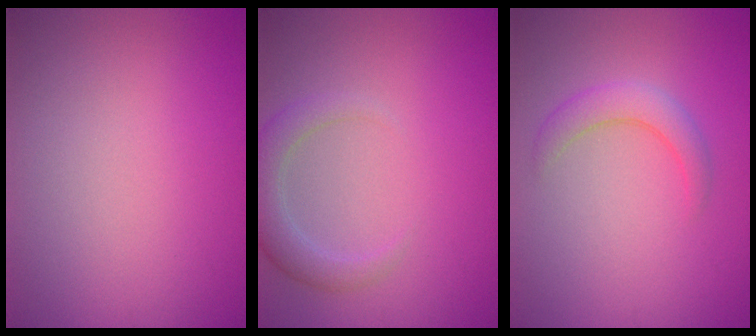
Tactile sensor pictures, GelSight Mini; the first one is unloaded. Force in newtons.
{"total": 2.8, "press": 2.8, "slide": 0.4}
{"total": 2.4, "press": 2.4, "slide": 0.1}